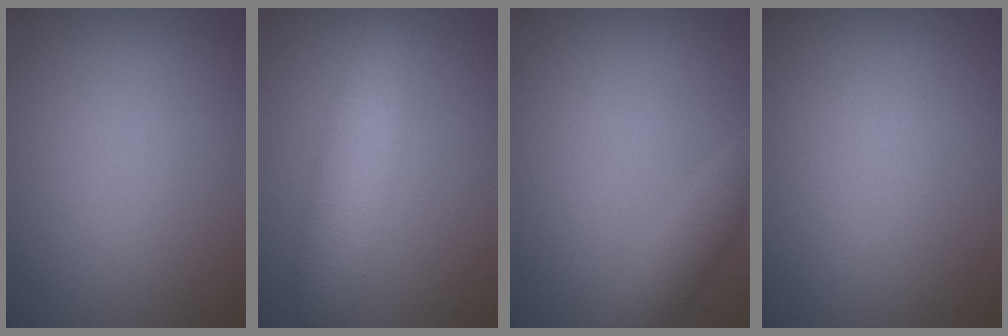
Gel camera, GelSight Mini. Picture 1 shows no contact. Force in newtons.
{"total": 4.4, "press": 4.4, "slide": 0.1}
{"total": 1.9, "press": 1.9, "slide": 0.1}
{"total": 0.0}